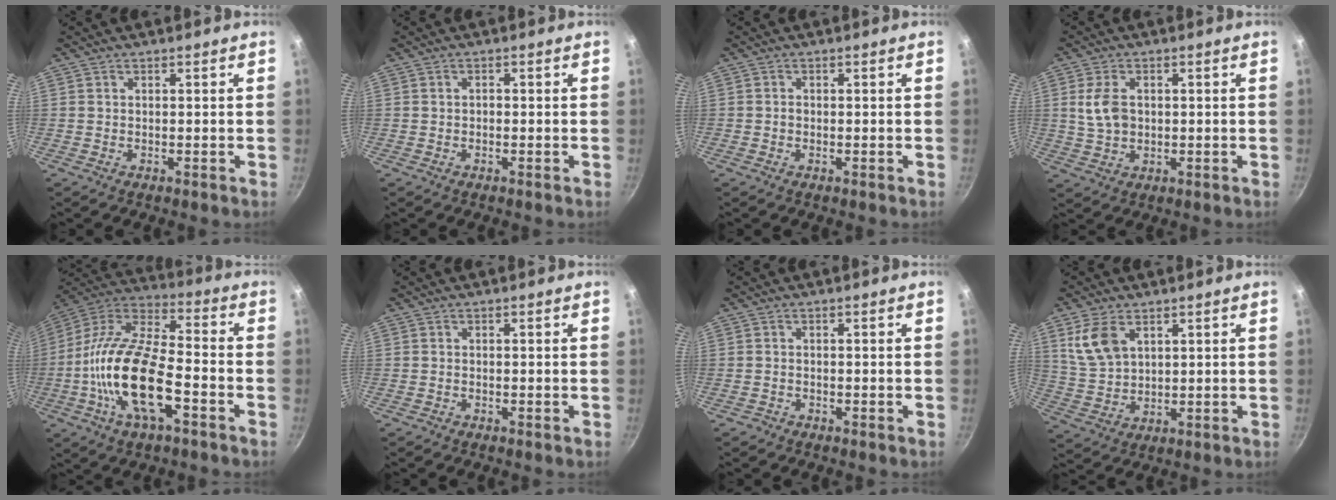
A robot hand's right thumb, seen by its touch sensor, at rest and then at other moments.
{"total": 0.5, "force": [-0.2, 0.4, 0.3], "torque": [-0.006, 0.004, -0.004]}
{"total": 0.6, "force": [-0.2, 0.6, 0.2], "torque": [-0.003, 0.003, -0.005]}
{"total": 6.2, "force": [0.8, 4.3, 4.4], "torque": [-0.080, 0.003, 0.017]}
{"total": 20.8, "force": [-6.4, 8.8, 17.7], "torque": [-0.334, 0.038, -0.138]}
{"total": 0.0}
{"total": 0.7, "force": [-0.6, 0.4, 0.0], "torque": [-0.008, 0.009, -0.009]}
{"total": 8.0, "force": [3.8, 4.8, 5.1], "torque": [-0.096, -0.016, 0.085]}